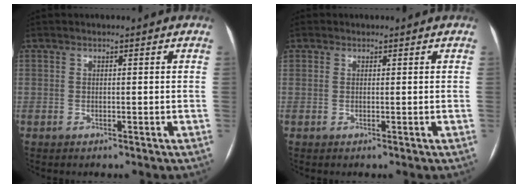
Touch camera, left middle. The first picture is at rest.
{"total": 0.5, "force": [0.3, 0.5, 0.1], "torque": [0.001, 0.005, 0.004]}